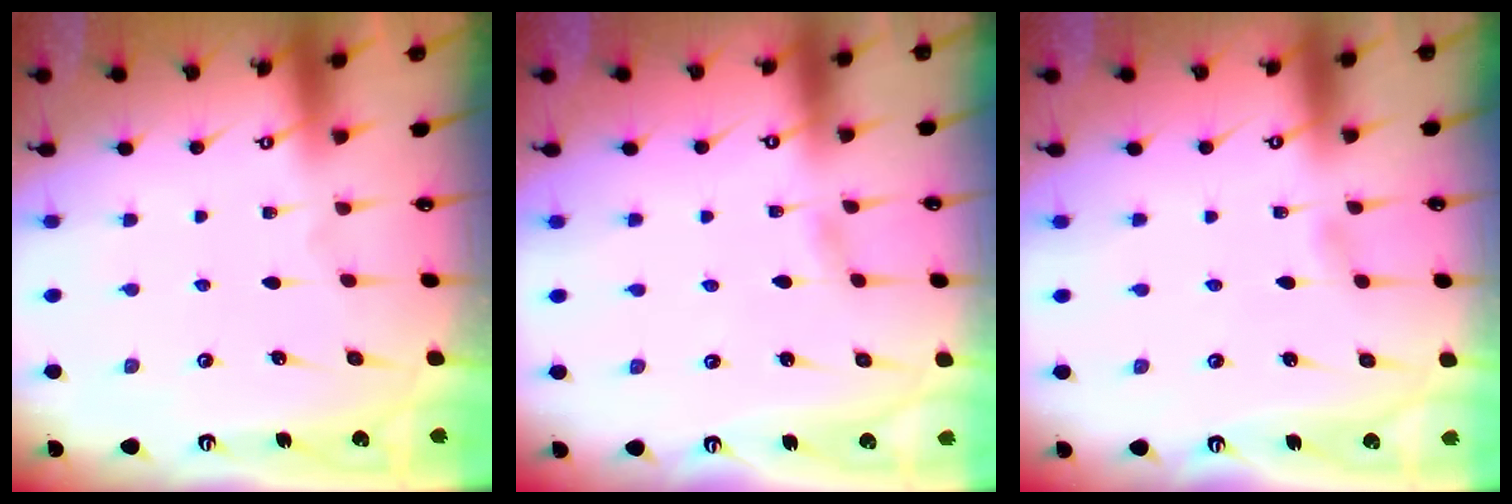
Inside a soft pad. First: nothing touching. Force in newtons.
{"total": 2.1, "press": 2.1, "slide": 0.2}
{"total": 1.7, "press": 1.7, "slide": 0.1}